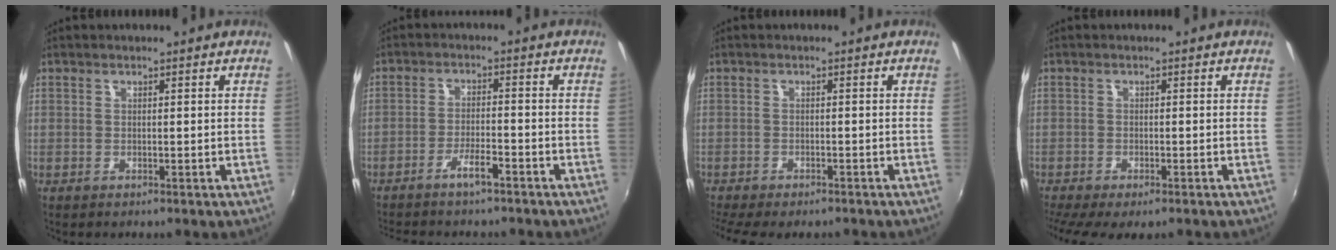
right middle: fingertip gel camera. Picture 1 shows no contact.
{"total": 4.4, "force": [-3.7, 0.6, 2.4], "torque": [-0.063, 0.005, -0.066]}
{"total": 7.4, "force": [-6.3, 1.7, 3.5], "torque": [-0.084, -0.031, -0.101]}
{"total": 6.0, "force": [-4.6, 1.4, 3.5], "torque": [-0.084, -0.033, -0.075]}